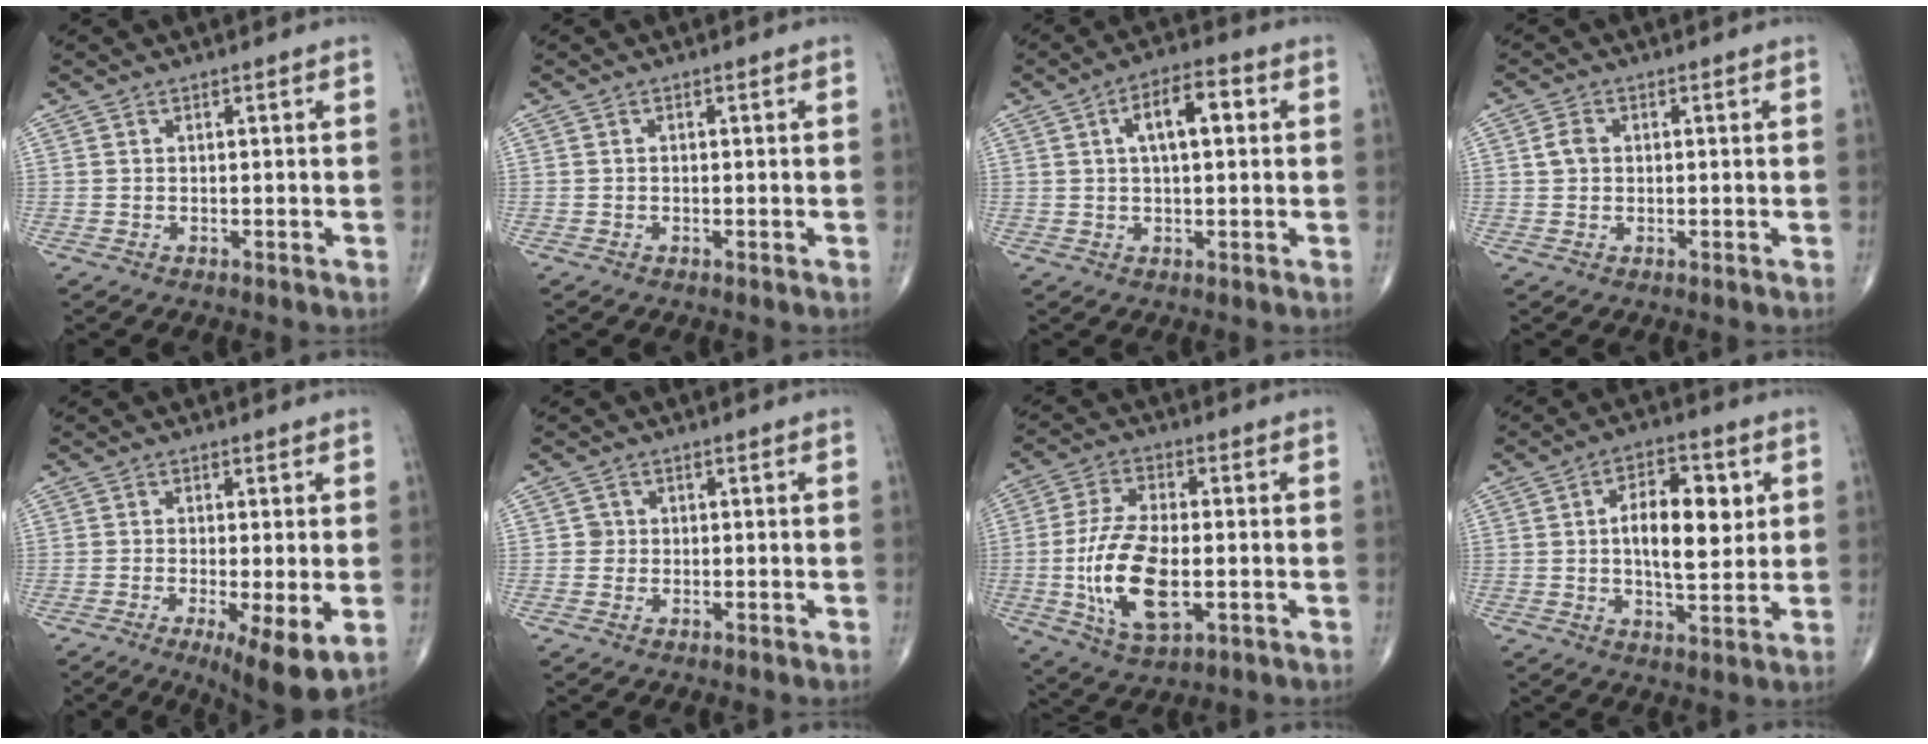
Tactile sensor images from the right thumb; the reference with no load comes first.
{"total": 0.0}
{"total": 8.2, "force": [1.9, 3.5, 7.2], "torque": [-0.106, 0.017, 0.024]}
{"total": 2.7, "force": [0.4, 2.1, 1.6], "torque": [-0.027, 0.006, 0.005]}
{"total": 9.2, "force": [-2.7, 2.3, 8.5], "torque": [-0.138, -0.022, -0.043]}
{"total": 1.4, "force": [0.0, 1.4, 0.2], "torque": [0.007, 0.004, -0.002]}
{"total": 14.6, "force": [-2.3, 6.8, 12.7], "torque": [-0.252, -0.002, -0.037]}
{"total": 11.9, "force": [2.1, 5.6, 10.2], "torque": [-0.137, -0.004, 0.030]}